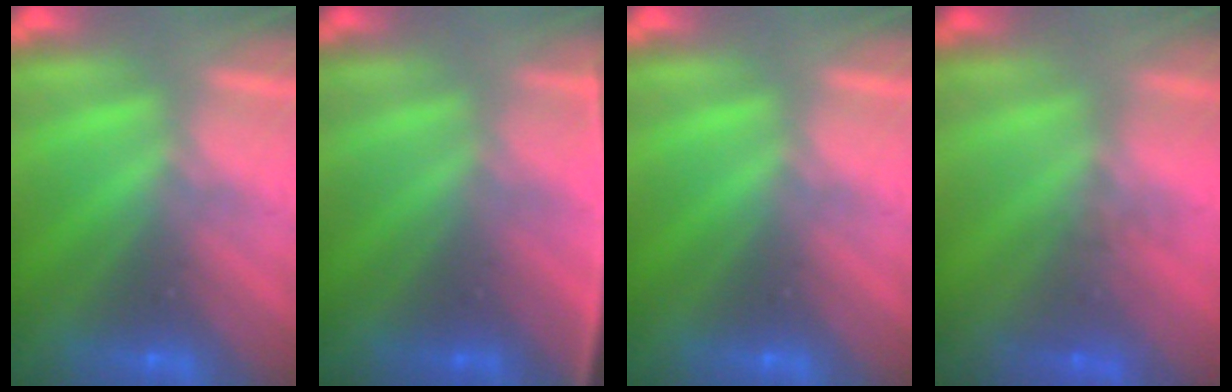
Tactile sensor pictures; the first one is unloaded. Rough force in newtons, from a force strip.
{"total": 2.5}
{"total": 0.0}
{"total": 1.7}